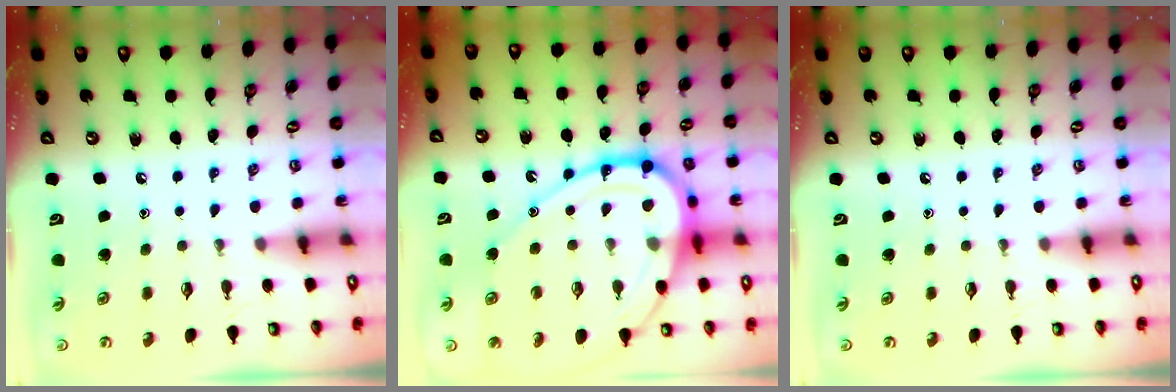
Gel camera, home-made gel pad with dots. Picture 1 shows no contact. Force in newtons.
{"total": 20.7, "press": 20.6, "slide": 2.3}
{"total": 0.0}